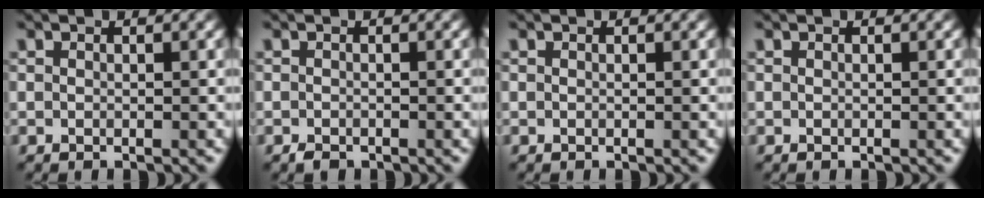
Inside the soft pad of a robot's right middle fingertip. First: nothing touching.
{"total": 0.7, "force": [-0.6, 0.4, 0.2], "torque": [-0.003, -0.003, -0.011]}
{"total": 0.0}
{"total": 0.0}